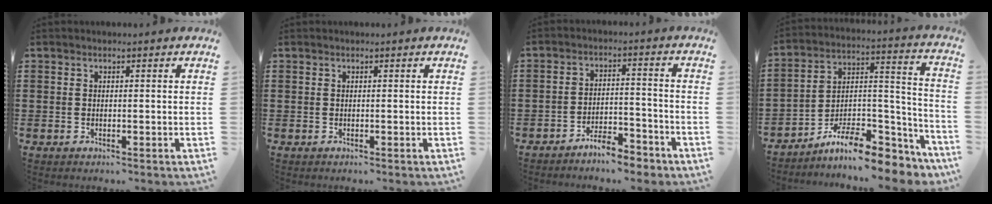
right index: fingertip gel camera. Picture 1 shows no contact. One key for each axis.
{"total": 0.0}
{"total": 5.0, "fx": -4.8, "fy": 0.7, "fz": 1.4, "tx": -0.023, "ty": 0.010, "tz": -0.094}
{"total": 9.5, "fx": -7.9, "fy": 2.8, "fz": 4.5, "tx": -0.071, "ty": 0.019, "tz": -0.147}